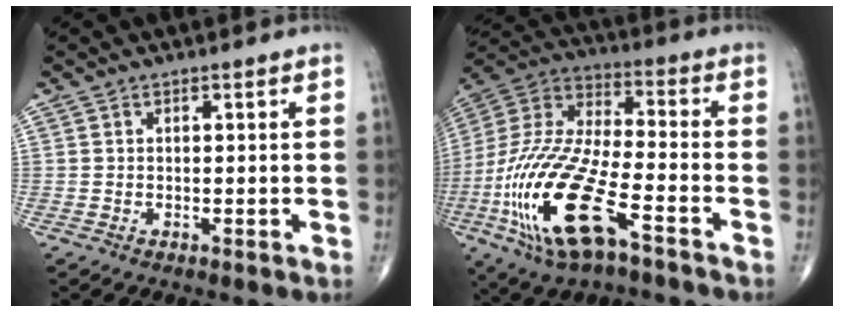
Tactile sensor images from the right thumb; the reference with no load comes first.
{"total": 24.7, "force": [-10.2, 9.1, 20.6], "torque": [-0.499, 0.012, -0.187]}